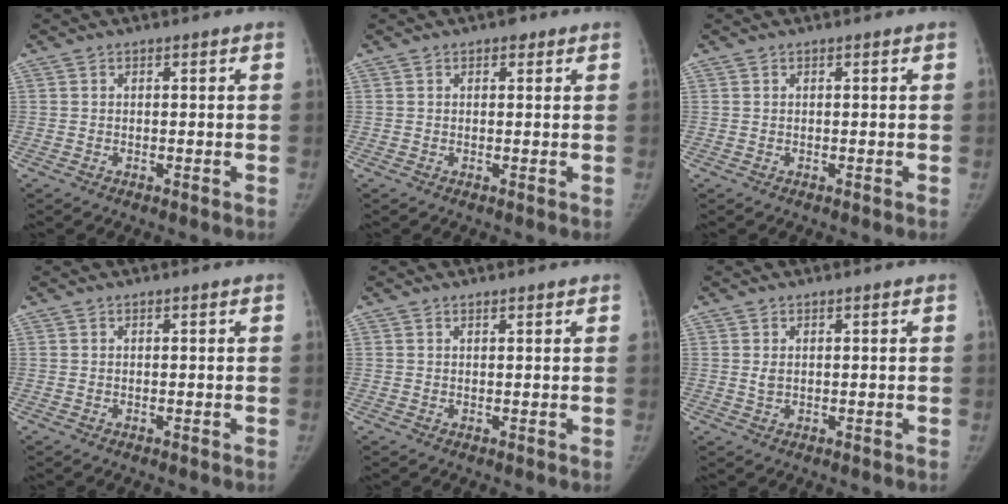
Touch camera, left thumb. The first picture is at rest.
{"total": 1.7, "force": [1.0, 1.0, 0.9], "torque": [-0.002, -0.002, 0.009]}
{"total": 0.0}
{"total": 0.0}
{"total": 0.8, "force": [0.7, 0.1, 0.3], "torque": [-0.003, -0.005, 0.013]}
{"total": 1.4, "force": [0.4, 0.8, 1.0], "torque": [-0.018, -0.003, 0.012]}